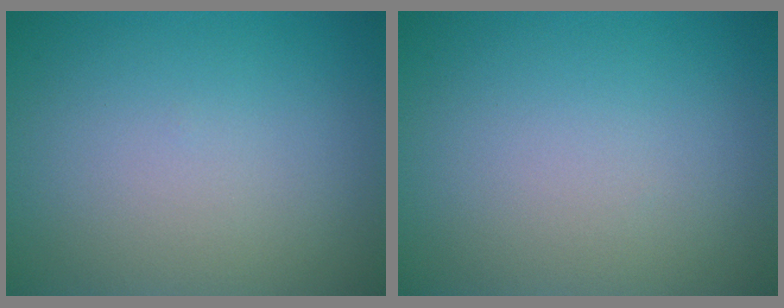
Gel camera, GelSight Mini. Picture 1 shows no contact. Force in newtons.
{"total": 0.0}